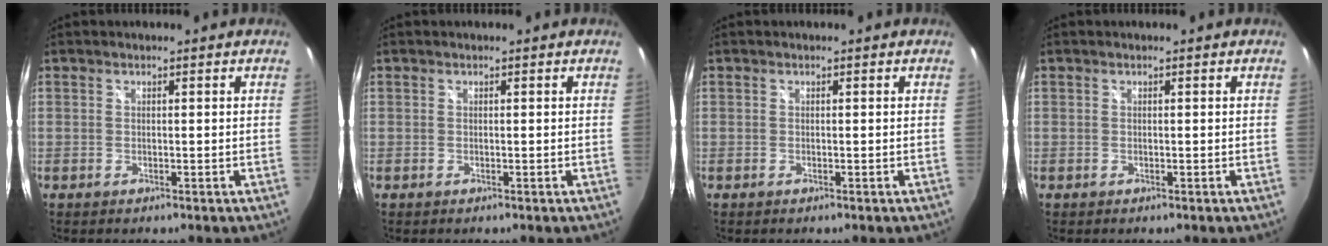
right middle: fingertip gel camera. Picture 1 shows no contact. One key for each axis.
{"total": 0.0}
{"total": 0.0}
{"total": 0.0}